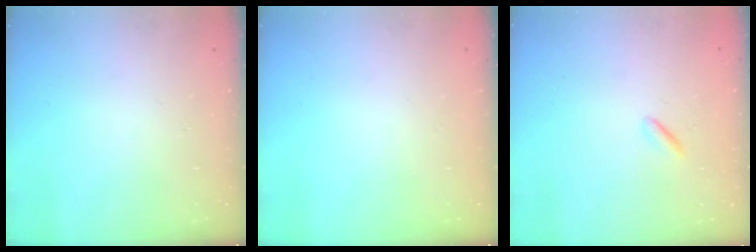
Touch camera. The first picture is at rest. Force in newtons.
{"total": 0.0}
{"total": 0.0}